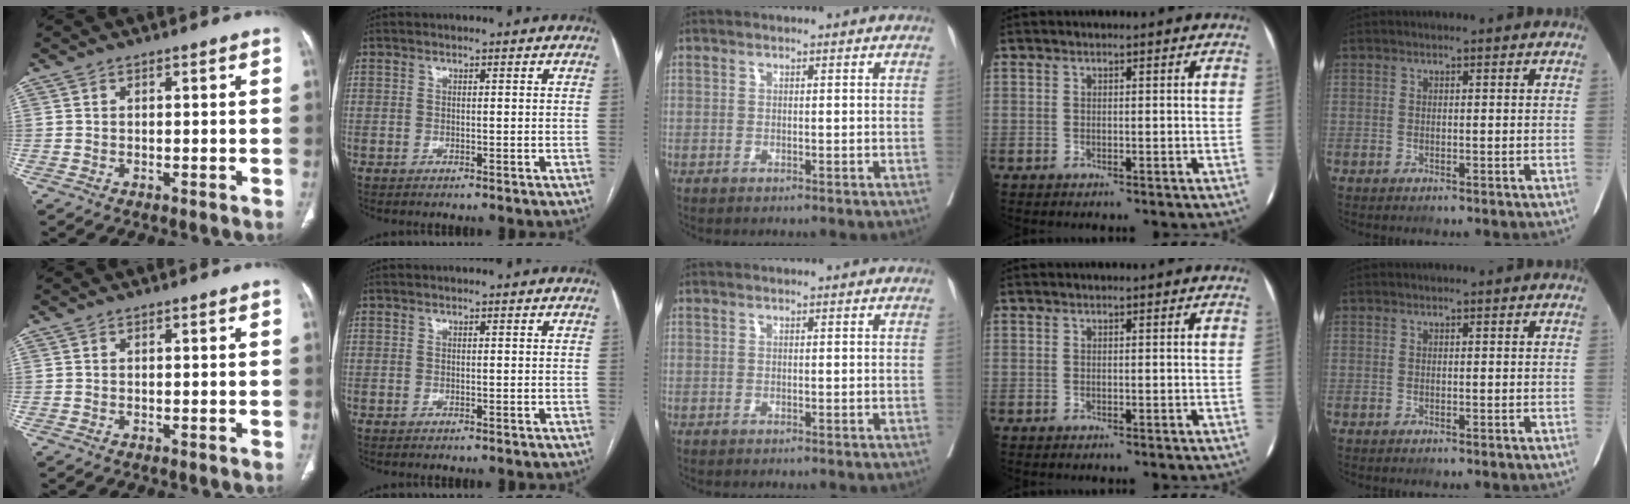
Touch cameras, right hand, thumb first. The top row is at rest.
{}